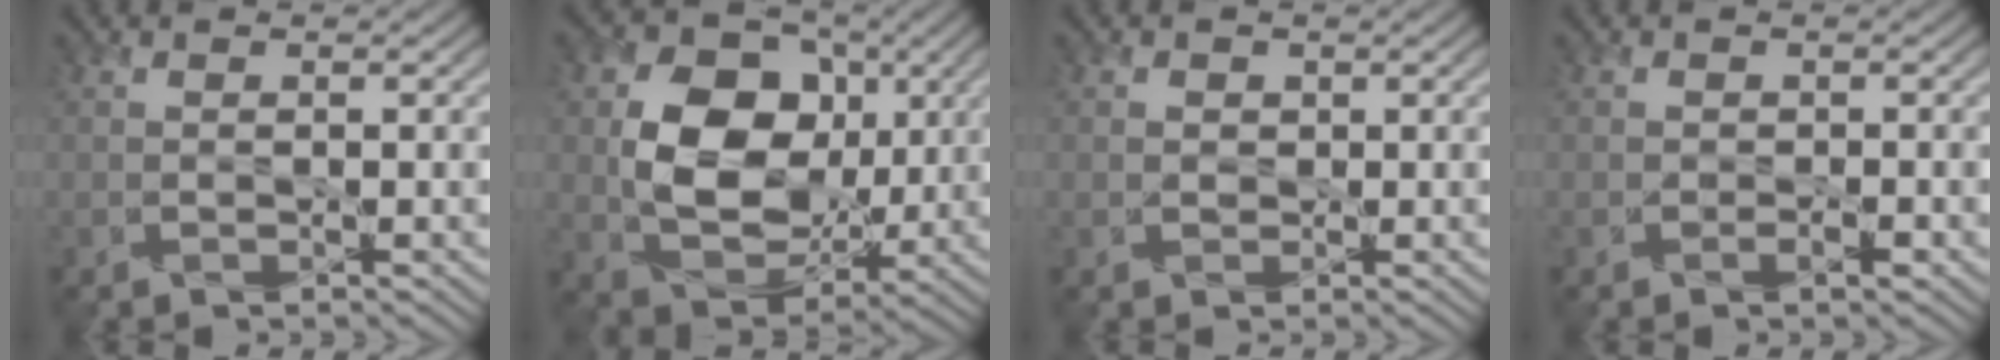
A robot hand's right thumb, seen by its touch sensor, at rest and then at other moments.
{"total": 11.7, "force": [1.1, 8.9, 7.4], "torque": [-0.144, -0.003, 0.019]}
{"total": 0.8, "force": [0.2, 0.8, -0.1], "torque": [-0.001, -0.001, 0.004]}
{"total": 0.6, "force": [-0.3, 0.4, 0.2], "torque": [0.000, 0.000, -0.004]}